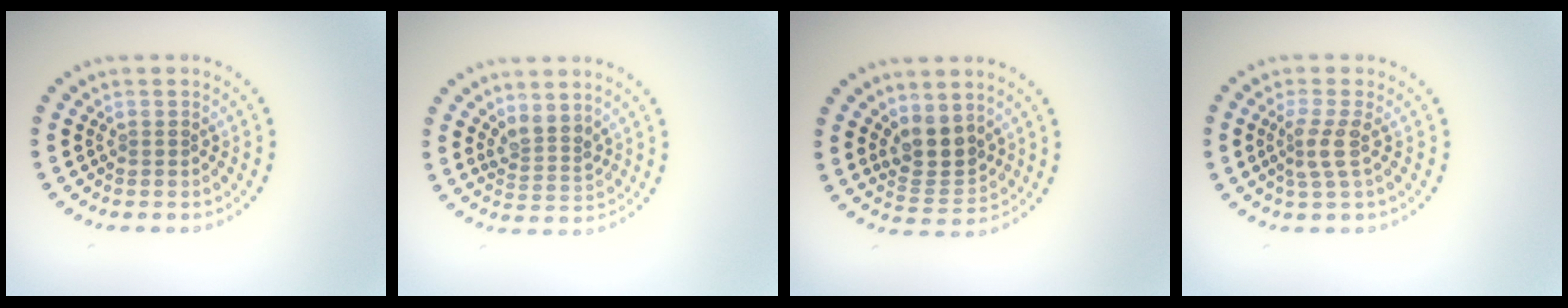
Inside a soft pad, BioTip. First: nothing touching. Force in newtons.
{"total": 2.4, "press": 1.9, "slide": 1.5}
{"total": 3.9, "press": 3.4, "slide": 1.7}
{"total": 2.3, "press": 1.7, "slide": 1.6}